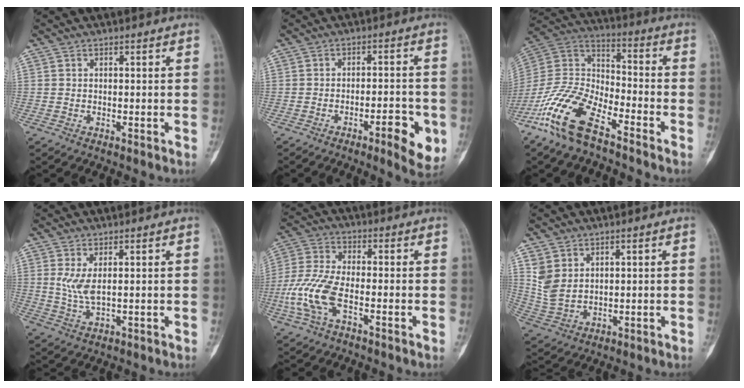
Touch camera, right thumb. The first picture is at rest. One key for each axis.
{"total": 8.1, "fx": -3.3, "fy": 2.3, "fz": 7.0, "tx": -0.086, "ty": 0.013, "tz": -0.042}
{"total": 16.4, "fx": -10.6, "fy": 6.6, "fz": 10.6, "tx": -0.215, "ty": 0.060, "tz": -0.211}
{"total": 4.1, "fx": 1.0, "fy": 1.4, "fz": 3.7, "tx": -0.086, "ty": -0.012, "tz": 0.029}
{"total": 10.3, "fx": -3.4, "fy": 4.3, "fz": 8.7, "tx": -0.210, "ty": 0.018, "tz": -0.073}
{"total": 6.0, "fx": 2.7, "fy": 4.2, "fz": 3.2, "tx": -0.058, "ty": -0.013, "tz": 0.072}